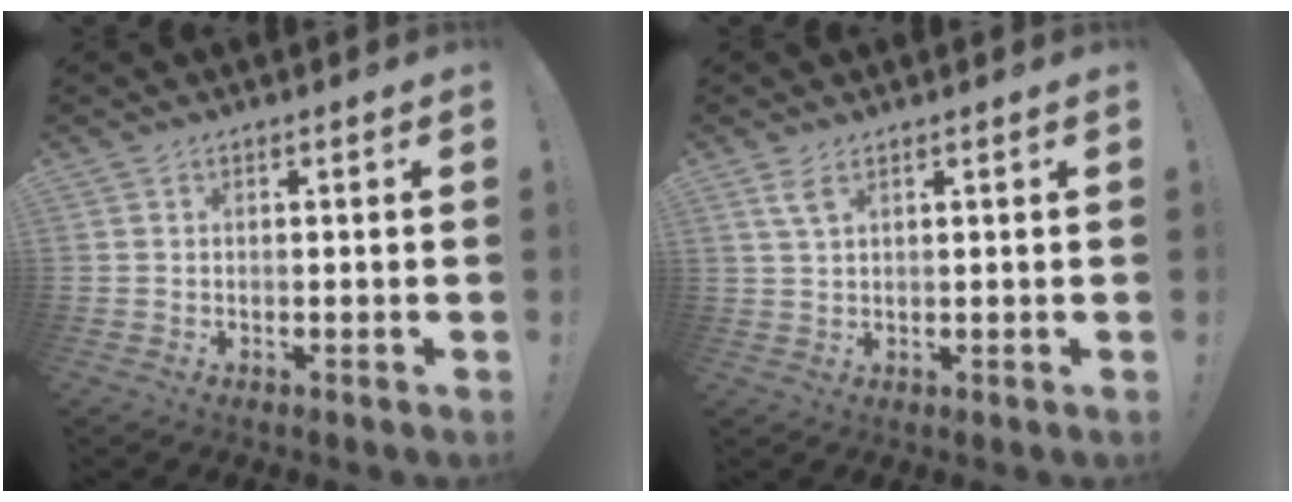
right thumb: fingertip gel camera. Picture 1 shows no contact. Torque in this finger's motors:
{"motor_torque": [0.03, -0.02, 0.09, 0.35, 0.00]}